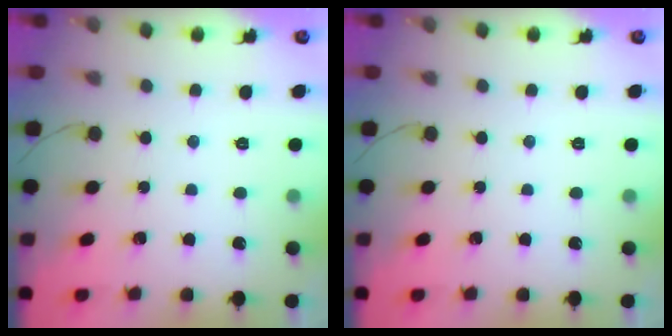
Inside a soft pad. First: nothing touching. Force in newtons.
{"total": 0.0}